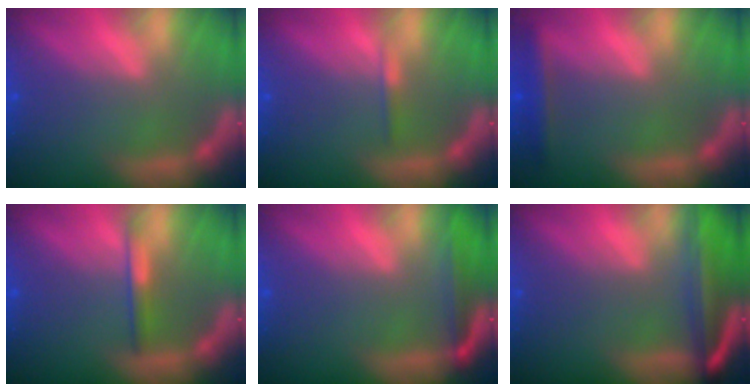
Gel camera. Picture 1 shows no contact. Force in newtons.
{"total": 0.9}
{"total": 2.4}
{"total": 2.0}
{"total": 4.0}
{"total": 9.0}